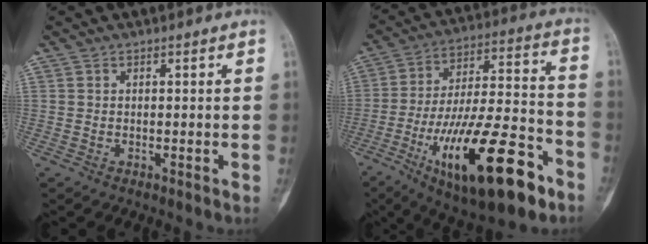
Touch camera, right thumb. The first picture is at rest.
{"total": 26.3, "force": [-12.4, 8.5, 21.6], "torque": [-0.357, 0.055, -0.193]}